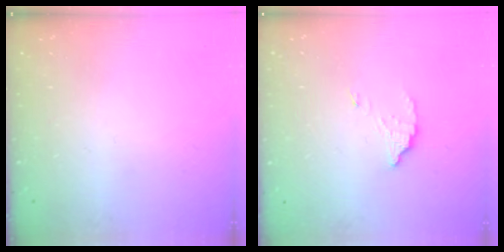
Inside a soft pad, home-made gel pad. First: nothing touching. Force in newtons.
{"total": 2.8, "press": 2.8, "slide": 0.2}